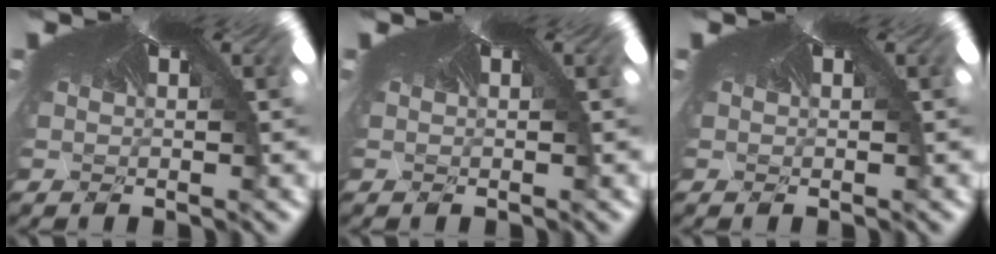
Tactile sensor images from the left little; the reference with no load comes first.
{"total": 0.0}
{"total": 0.0}